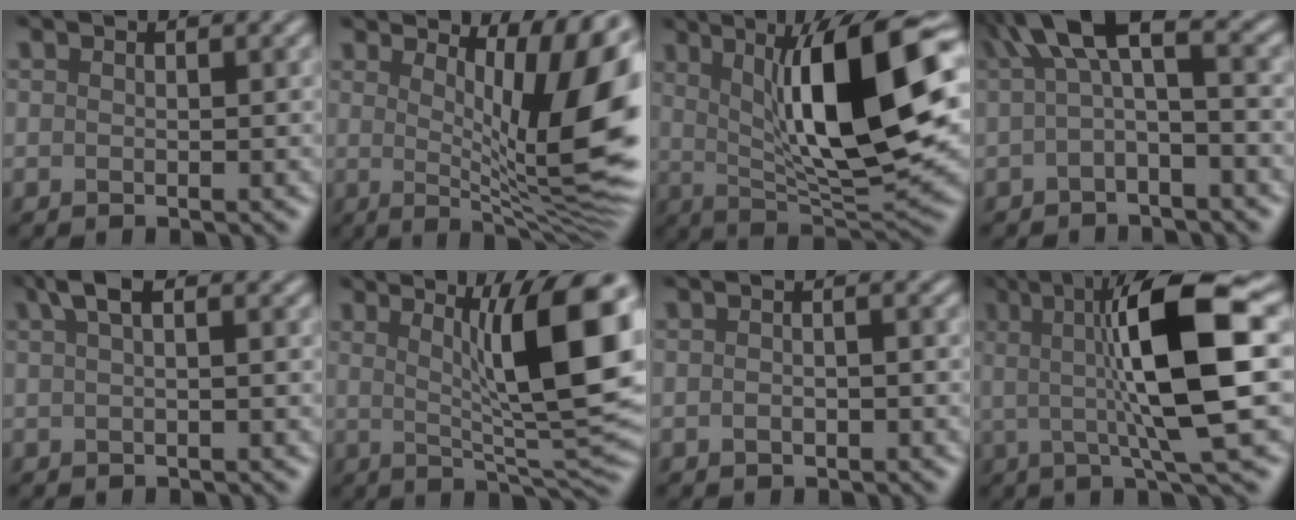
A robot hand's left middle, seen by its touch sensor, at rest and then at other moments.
{"total": 13.2, "force": [2.4, 3.6, 12.4], "torque": [-0.132, -0.003, 0.037]}
{"total": 12.8, "force": [2.6, 3.5, 12.0], "torque": [-0.180, 0.005, 0.046]}
{"total": 5.4, "force": [1.0, 1.9, 5.0], "torque": [-0.083, 0.016, 0.005]}
{"total": 2.5, "force": [1.0, 0.8, 2.1], "torque": [-0.035, 0.011, 0.017]}
{"total": 11.3, "force": [2.5, 2.4, 10.7], "torque": [-0.143, 0.002, 0.043]}
{"total": 1.4, "force": [-0.3, 0.7, 1.2], "torque": [-0.020, -0.004, -0.009]}
{"total": 11.4, "force": [1.3, 2.5, 11.0], "torque": [-0.159, 0.007, 0.021]}